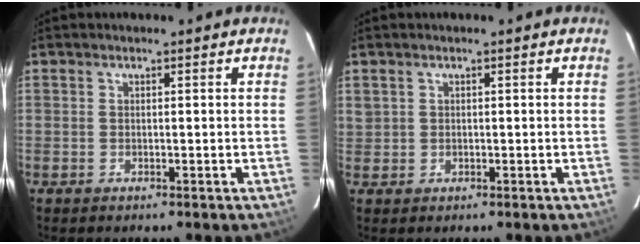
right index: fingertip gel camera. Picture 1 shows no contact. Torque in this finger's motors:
{"motor_torque": [0.55, 0.42, 0.02, 0.02]}